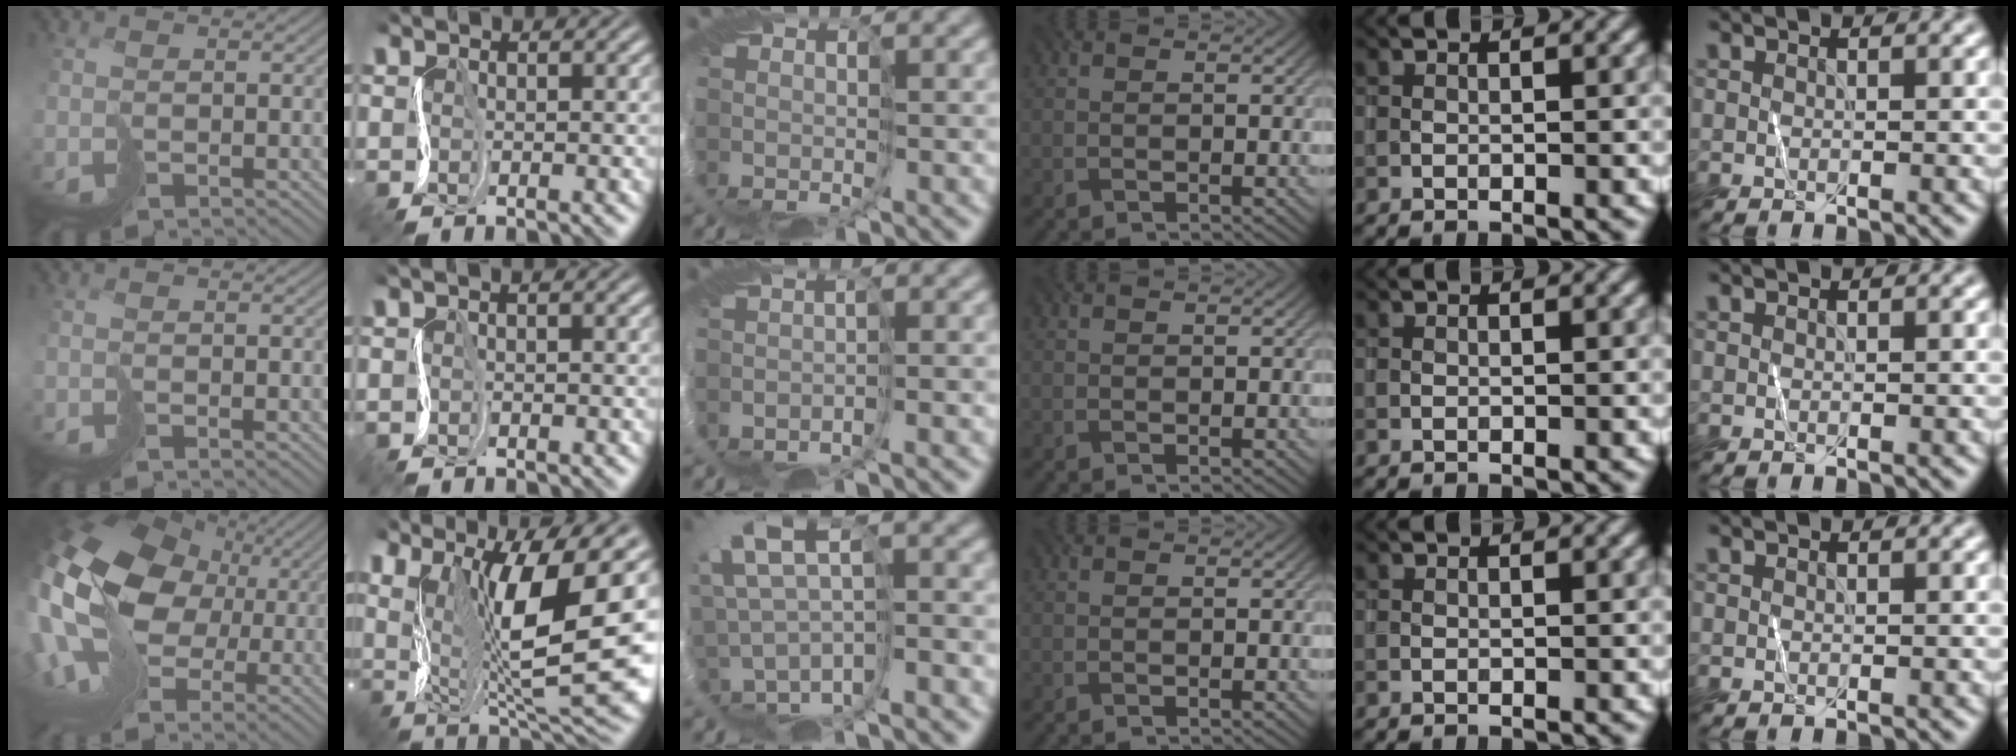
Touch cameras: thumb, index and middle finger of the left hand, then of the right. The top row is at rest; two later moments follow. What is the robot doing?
{"motion": "cut", "object": "paper"}